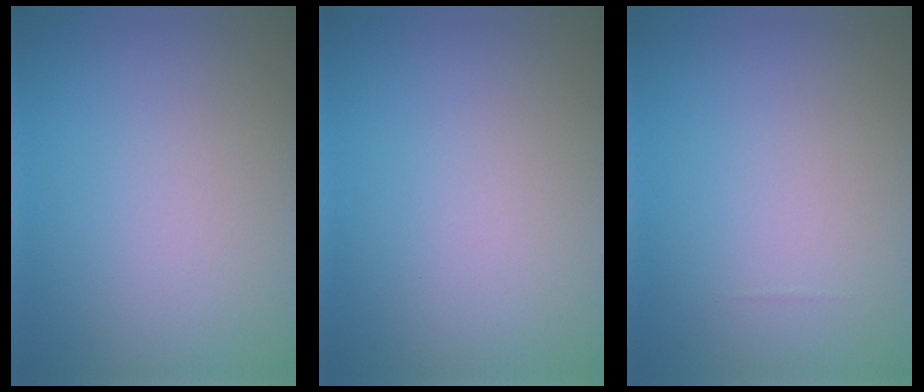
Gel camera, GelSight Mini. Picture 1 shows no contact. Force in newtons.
{"total": 0.0}
{"total": 0.0}